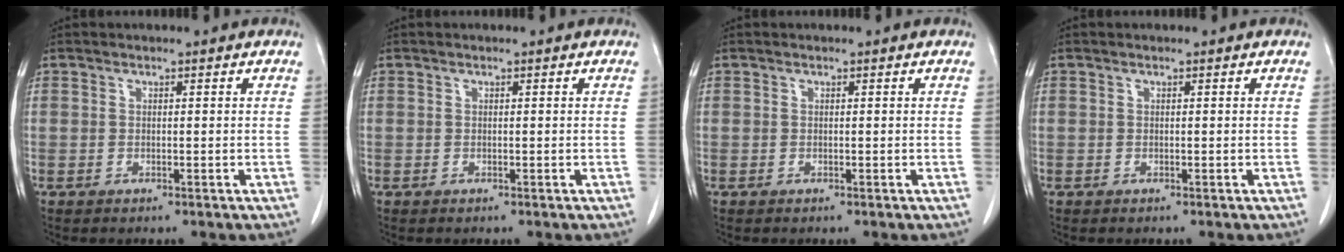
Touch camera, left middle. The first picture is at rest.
{"total": 0.0}
{"total": 0.0}
{"total": 0.0}